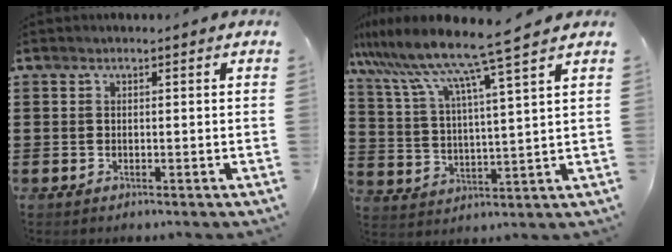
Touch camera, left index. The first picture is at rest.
{"total": 9.3, "force": [7.9, -1.2, 4.9], "torque": [-0.125, -0.054, 0.126]}